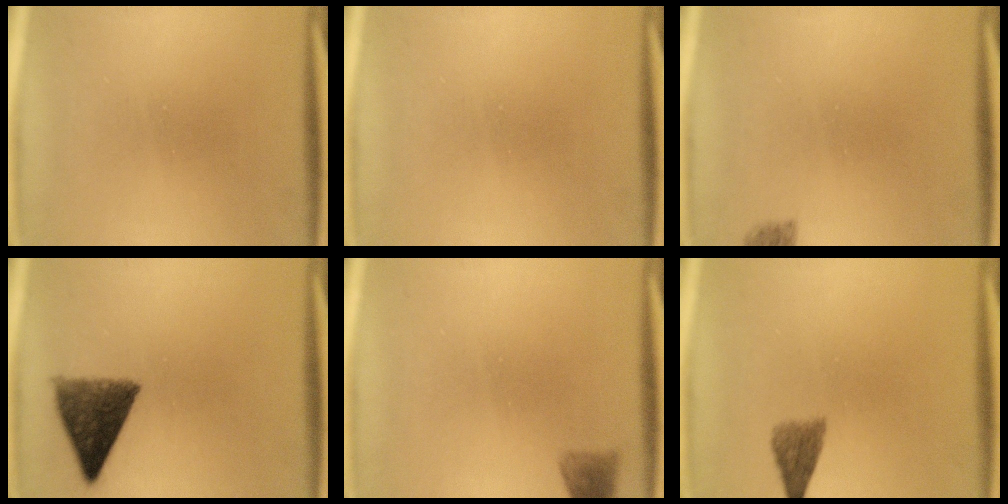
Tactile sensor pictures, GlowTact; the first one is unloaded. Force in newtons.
{"total": 0.0}
{"total": 1.8}
{"total": 8.8}
{"total": 2.0}
{"total": 2.9}